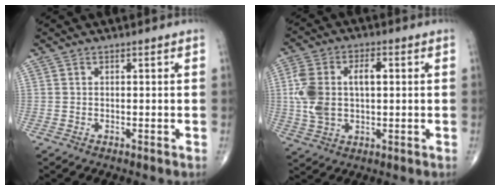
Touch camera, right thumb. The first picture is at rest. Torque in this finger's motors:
{"motor_torque": [1.16, 1.86, 1.26, 0.20, 0.11]}